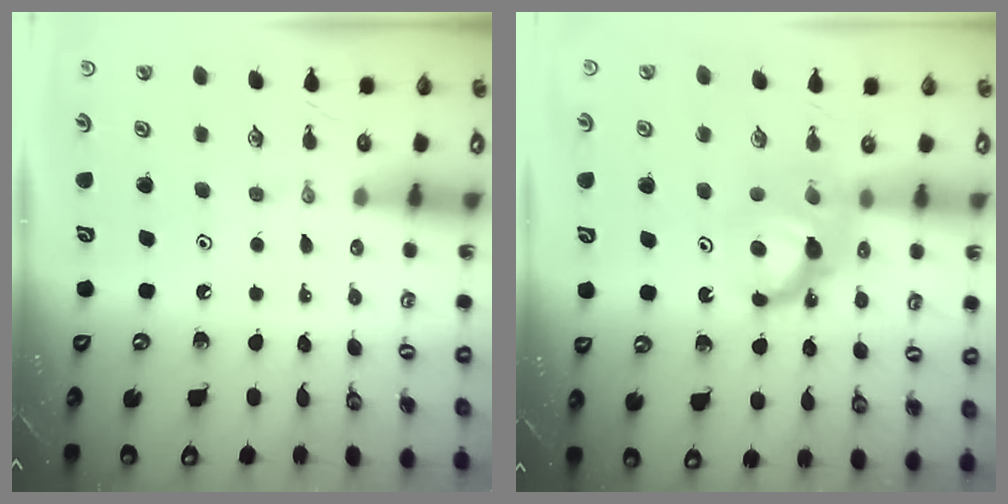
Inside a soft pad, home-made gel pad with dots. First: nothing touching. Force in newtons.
{"total": 9.1, "press": 9.1, "slide": 0.8}